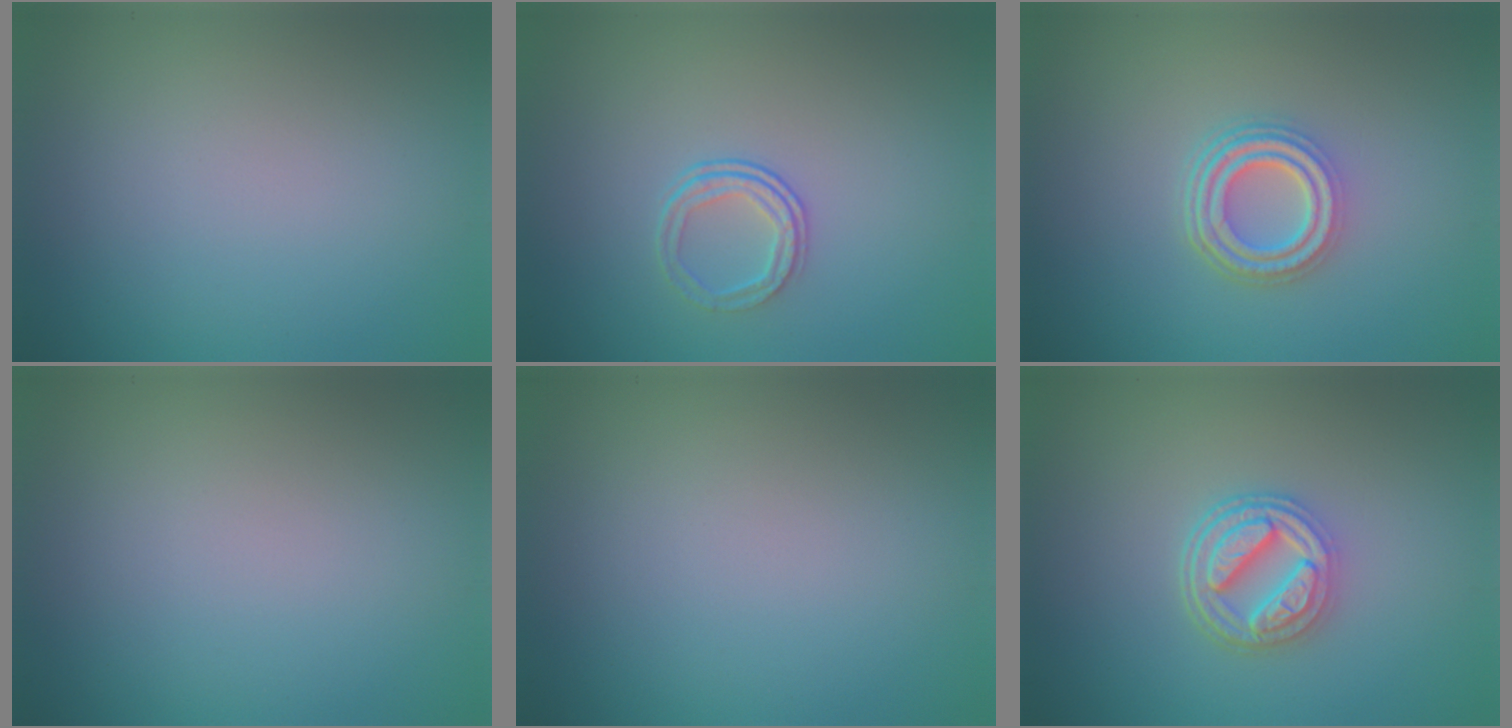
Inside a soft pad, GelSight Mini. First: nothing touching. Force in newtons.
{"total": 2.1, "press": 1.4, "slide": 1.5}
{"total": 4.6, "press": 3.3, "slide": 3.2}
{"total": 0.0}
{"total": 0.0}
{"total": 4.5, "press": 3.7, "slide": 2.6}